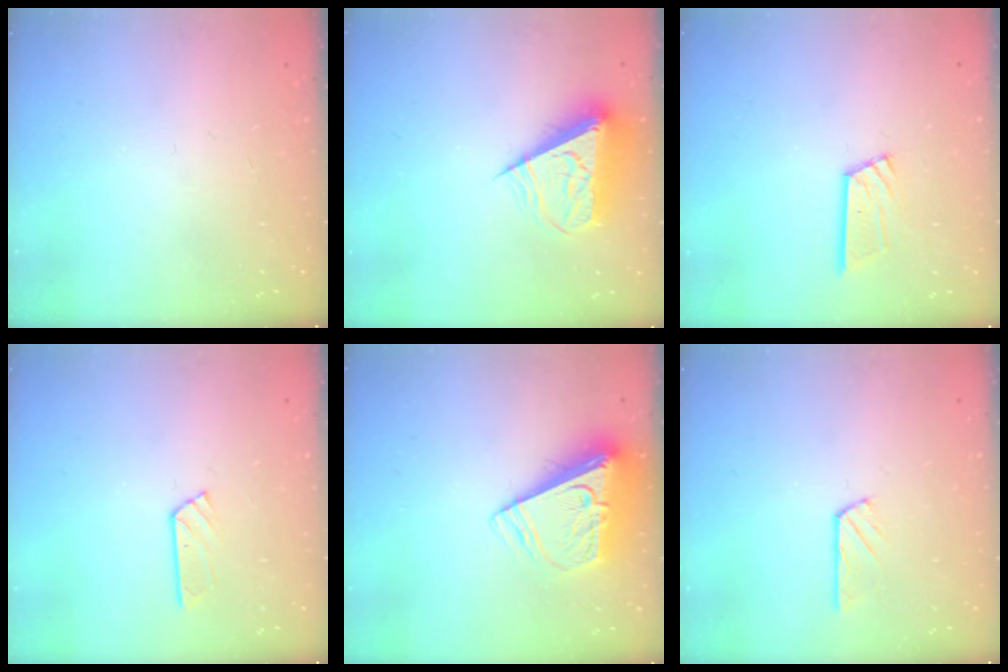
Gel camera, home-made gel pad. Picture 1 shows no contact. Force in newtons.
{"total": 10.3, "press": 10.3, "slide": 0.8}
{"total": 9.8, "press": 9.7, "slide": 0.9}
{"total": 3.3, "press": 3.3, "slide": 0.3}
{"total": 9.9, "press": 9.9, "slide": 1.3}
{"total": 3.8, "press": 3.7, "slide": 0.5}